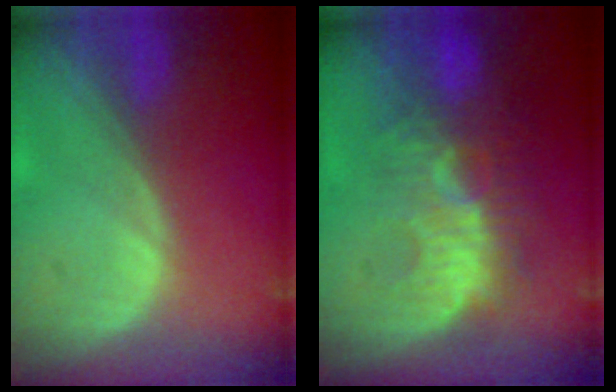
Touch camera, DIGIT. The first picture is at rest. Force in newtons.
{"total": 10.5, "press": 9.5, "slide": 4.5}